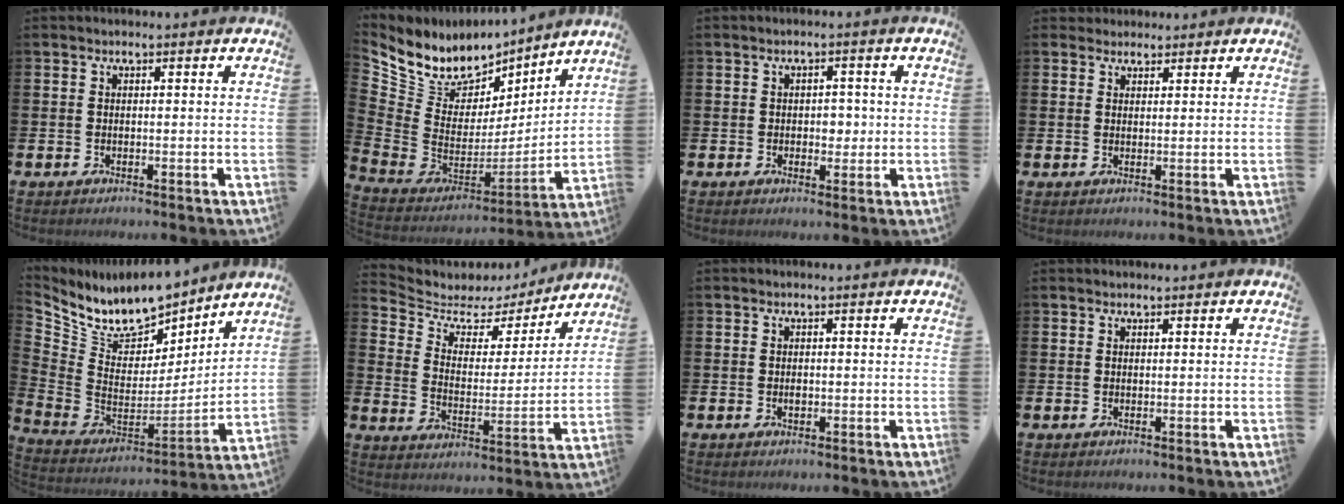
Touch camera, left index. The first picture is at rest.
{"total": 8.7, "force": [7.4, 4.6, 0.9], "torque": [-0.080, -0.059, 0.137]}
{"total": 2.2, "force": [-0.2, 1.8, 1.2], "torque": [-0.009, 0.002, -0.011]}
{"total": 2.5, "force": [2.3, 1.1, -0.1], "torque": [0.008, -0.006, 0.042]}
{"total": 10.0, "force": [8.9, 3.9, 2.2], "torque": [-0.105, -0.062, 0.162]}
{"total": 6.0, "force": [4.8, 3.3, 1.7], "torque": [-0.061, -0.033, 0.075]}
{"total": 0.7, "force": [0.0, 0.5, 0.5], "torque": [-0.010, 0.002, -0.002]}
{"total": 0.6, "force": [0.6, 0.1, 0.0], "torque": [0.009, -0.003, 0.010]}